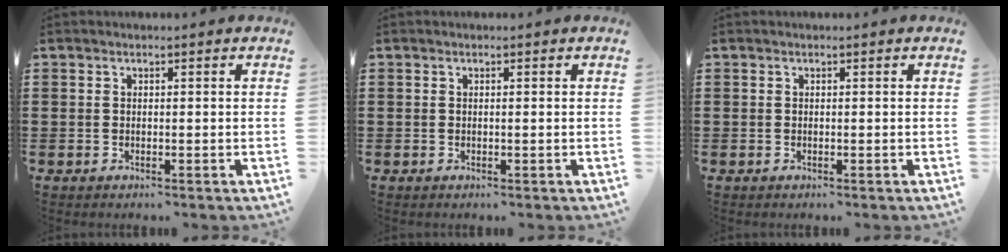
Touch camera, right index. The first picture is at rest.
{"total": 0.0}
{"total": 0.0}